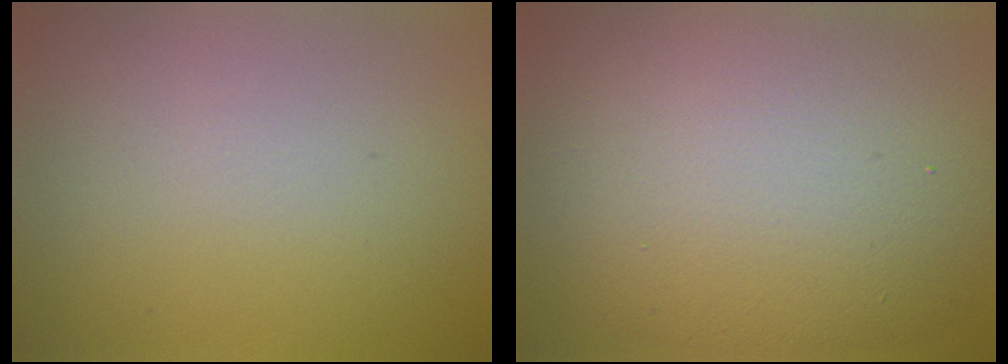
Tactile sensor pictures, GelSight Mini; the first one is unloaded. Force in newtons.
{"total": 13.9, "press": 13.9, "slide": 1.0}